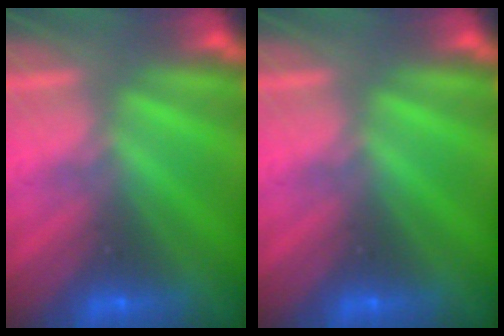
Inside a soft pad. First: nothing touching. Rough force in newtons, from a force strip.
{"total": 0.0}